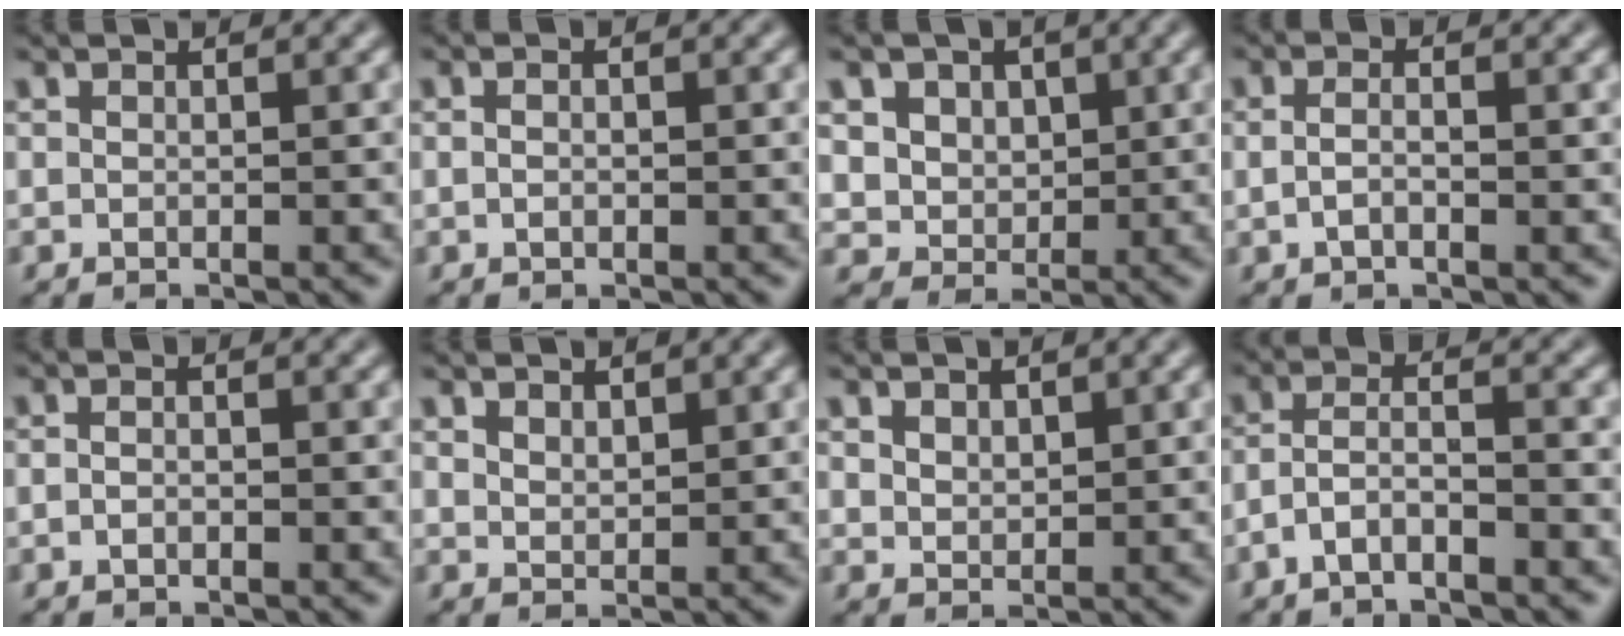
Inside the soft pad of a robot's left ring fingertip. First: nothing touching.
{"total": 1.2, "force": [0.1, 0.8, 0.9], "torque": [-0.011, -0.003, -0.006]}
{"total": 4.7, "force": [1.8, 4.0, 1.7], "torque": [-0.040, -0.003, 0.034]}
{"total": 1.8, "force": [-0.3, 0.7, 1.6], "torque": [-0.037, -0.003, -0.010]}
{"total": 1.2, "force": [-0.4, 0.6, 0.9], "torque": [-0.012, -0.004, -0.011]}
{"total": 1.6, "force": [1.3, 0.8, 0.6], "torque": [-0.013, -0.002, 0.028]}
{"total": 1.7, "force": [1.1, 1.0, 0.7], "torque": [-0.015, -0.002, 0.025]}
{"total": 3.1, "force": [-1.9, 0.9, 2.2], "torque": [-0.047, 0.010, -0.046]}